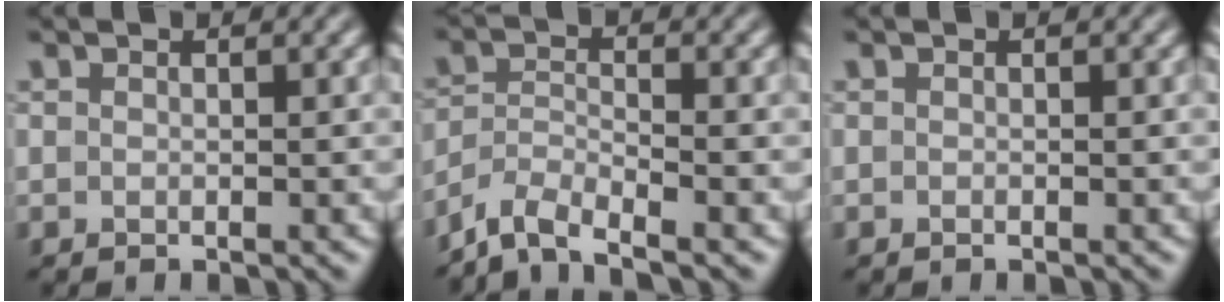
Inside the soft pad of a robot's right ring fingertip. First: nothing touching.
{"total": 3.9, "force": [-3.5, 0.7, 1.7], "torque": [-0.034, 0.000, -0.078]}
{"total": 0.0}